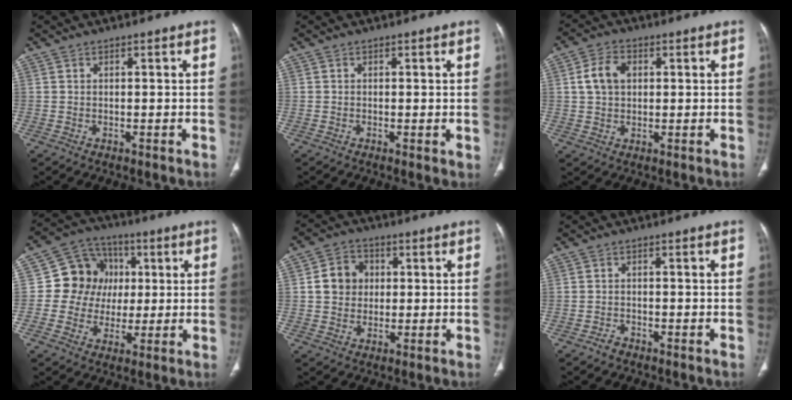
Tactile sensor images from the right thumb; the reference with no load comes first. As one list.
[{"total": 1.0, "force": [-0.1, 0.3, 1.0], "torque": [-0.019, -0.006, -0.004]}, {"total": 6.1, "force": [1.3, 4.5, 4.0], "torque": [-0.067, 0.007, 0.020]}, {"total": 12.0, "force": [1.4, 11.0, 4.7], "torque": [-0.032, 0.012, 0.019]}, {"total": 7.3, "force": [0.8, 6.4, 3.4], "torque": [-0.033, 0.006, 0.007]}, {"total": 1.4, "force": [-1.2, 0.7, 0.3], "torque": [-0.011, 0.005, -0.022]}]